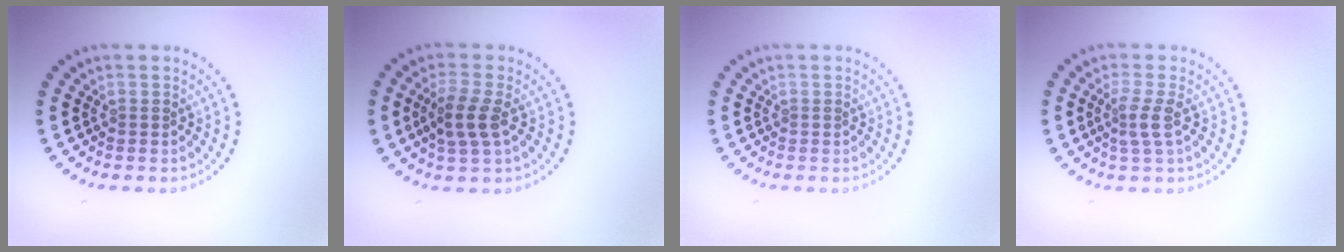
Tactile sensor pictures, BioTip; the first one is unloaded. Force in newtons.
{"total": 3.0, "press": 2.8, "slide": 1.0}
{"total": 0.0}
{"total": 2.0, "press": 1.4, "slide": 1.3}